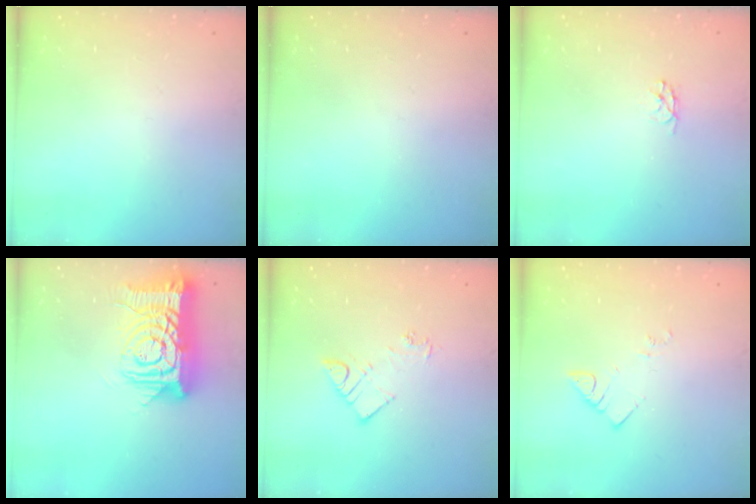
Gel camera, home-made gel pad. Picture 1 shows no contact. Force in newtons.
{"total": 0.0}
{"total": 2.9, "press": 2.9, "slide": 0.3}
{"total": 16.0, "press": 15.9, "slide": 1.6}
{"total": 7.3, "press": 7.2, "slide": 0.7}
{"total": 3.7, "press": 3.7, "slide": 0.4}